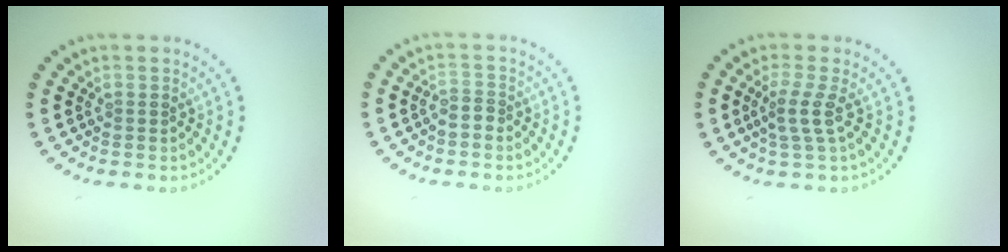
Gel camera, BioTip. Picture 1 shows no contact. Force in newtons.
{"total": 1.6, "press": 1.2, "slide": 1.0}
{"total": 2.2, "press": 1.6, "slide": 1.4}